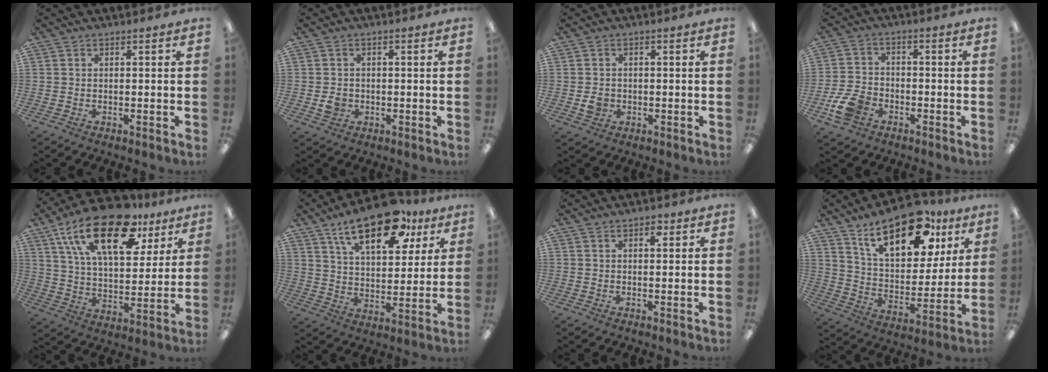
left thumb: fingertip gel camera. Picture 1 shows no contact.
{"total": 3.1, "force": [-0.5, 2.8, 1.4], "torque": [-0.015, 0.002, -0.010]}
{"total": 3.2, "force": [-0.5, 2.8, 1.5], "torque": [-0.008, -0.002, -0.012]}
{"total": 8.2, "force": [-4.0, 5.6, 4.4], "torque": [-0.096, 0.016, -0.073]}
{"total": 23.7, "force": [13.6, 11.3, 15.8], "torque": [-0.277, -0.059, 0.235]}
{"total": 19.6, "force": [12.6, 8.8, 12.1], "torque": [-0.190, -0.055, 0.210]}
{"total": 2.2, "force": [1.2, 1.2, 1.4], "torque": [-0.006, -0.006, 0.016]}
{"total": 21.3, "force": [12.9, 10.4, 13.5], "torque": [-0.206, -0.059, 0.221]}